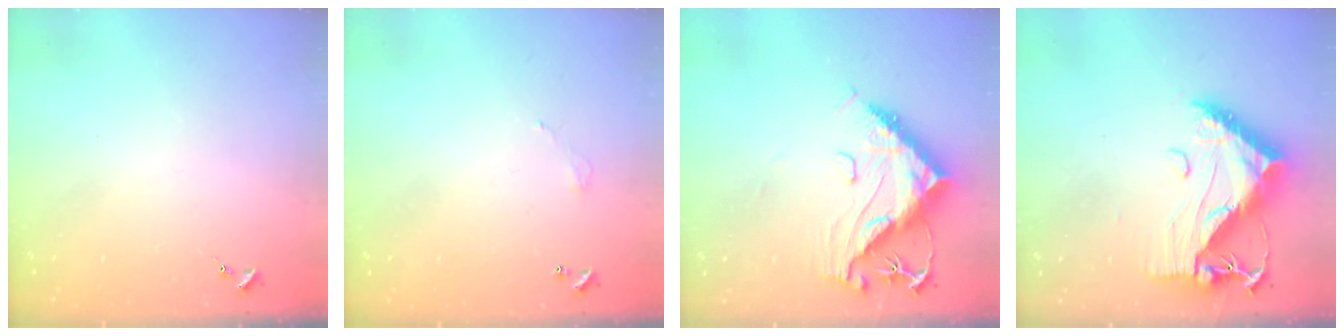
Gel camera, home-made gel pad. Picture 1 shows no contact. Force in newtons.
{"total": 3.0, "press": 3.0, "slide": 0.2}
{"total": 14.6, "press": 14.5, "slide": 1.5}
{"total": 19.1, "press": 19.0, "slide": 1.6}